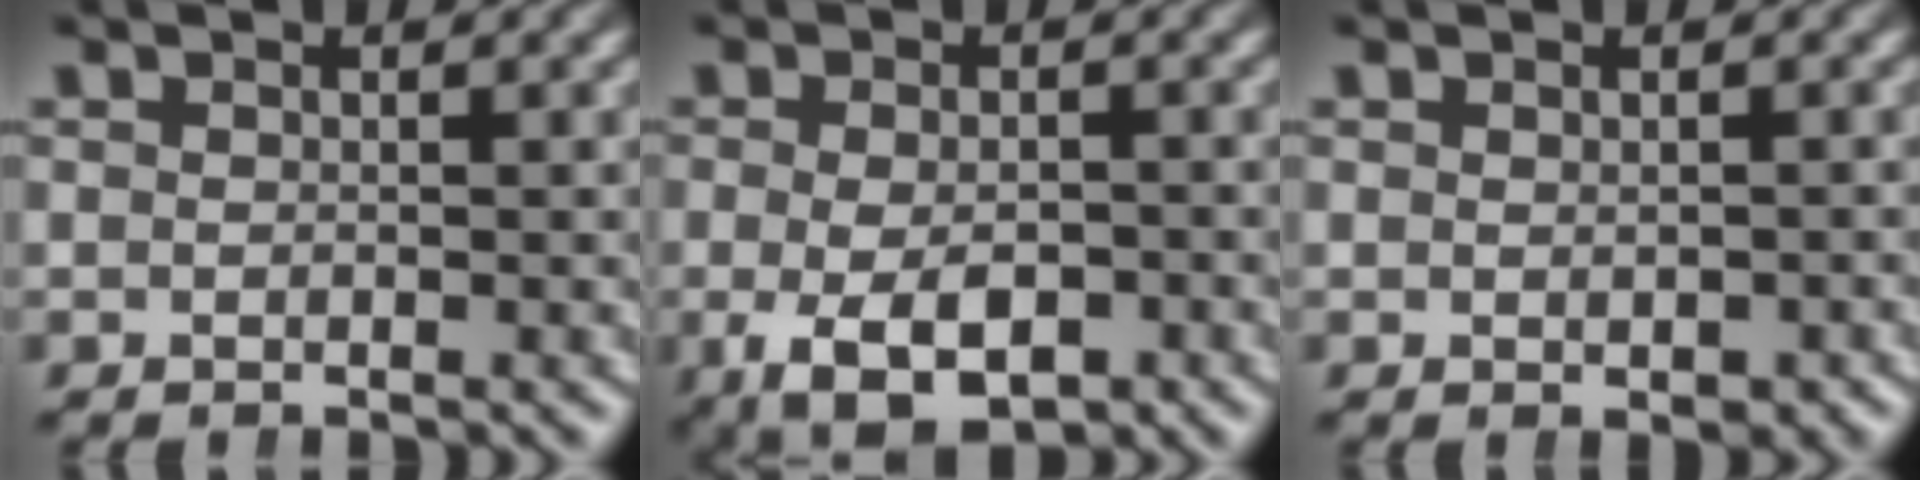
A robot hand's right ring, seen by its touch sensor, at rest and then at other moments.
{"total": 7.4, "force": [-3.7, 4.1, 5.0], "torque": [-0.092, -0.044, -0.033]}
{"total": 0.9, "force": [-0.4, 0.4, 0.7], "torque": [-0.004, -0.007, -0.001]}